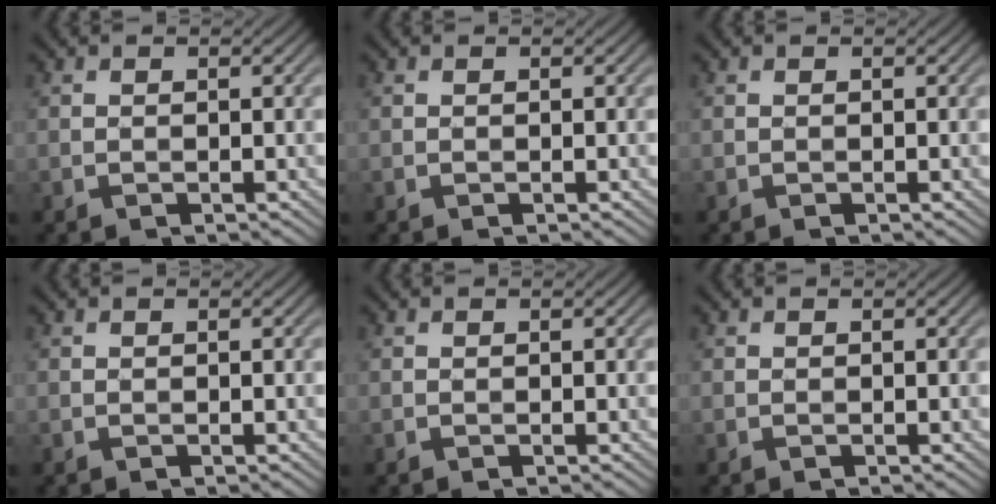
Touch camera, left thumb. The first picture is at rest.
{"total": 0.0}
{"total": 0.0}
{"total": 0.0}
{"total": 0.0}
{"total": 0.0}